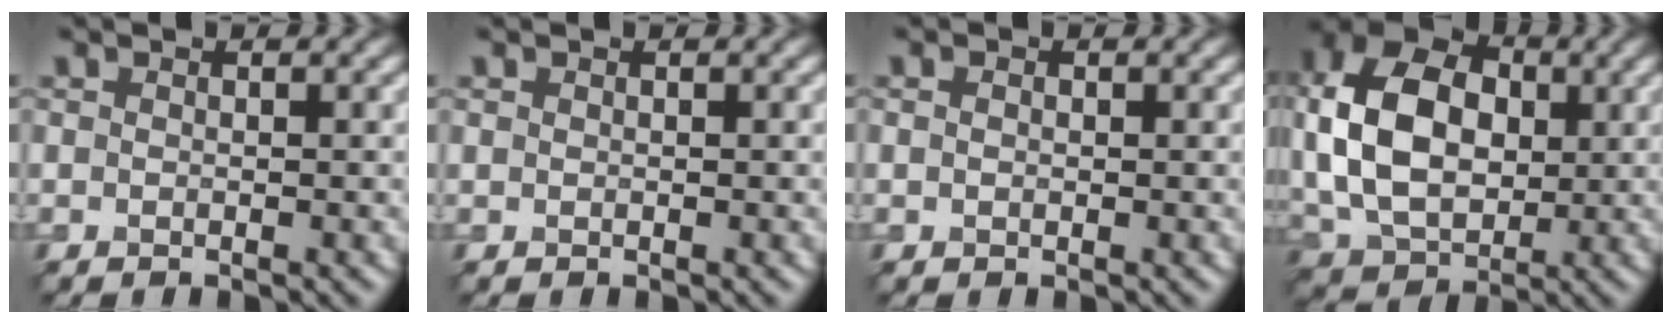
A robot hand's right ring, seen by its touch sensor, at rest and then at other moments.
{"total": 0.0}
{"total": 0.7, "force": [0.2, 0.6, 0.4], "torque": [-0.008, 0.000, 0.003]}
{"total": 11.9, "force": [1.3, 8.2, 8.5], "torque": [-0.186, 0.014, 0.018]}